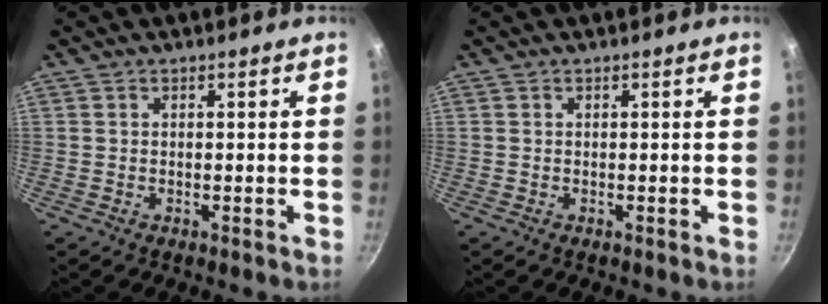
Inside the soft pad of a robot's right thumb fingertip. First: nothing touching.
{"total": 0.0}